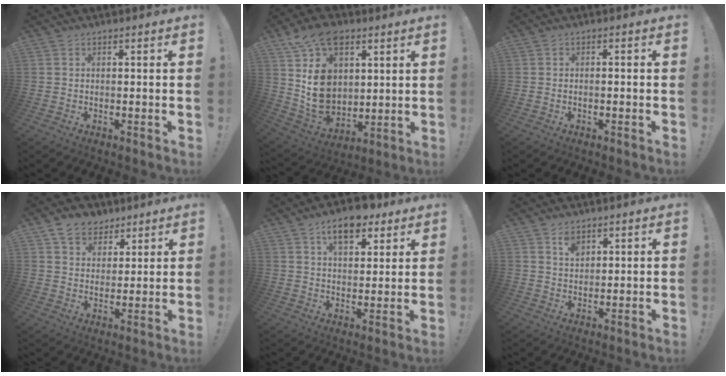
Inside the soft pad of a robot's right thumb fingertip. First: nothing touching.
{"total": 19.3, "force": [6.6, 13.9, 11.7], "torque": [-0.229, -0.040, 0.123]}
{"total": 0.9, "force": [-0.7, 0.2, 0.6], "torque": [-0.011, 0.004, -0.011]}
{"total": 8.2, "force": [5.4, 5.9, 1.5], "torque": [-0.019, -0.031, 0.105]}
{"total": 10.3, "force": [6.4, 5.5, 5.9], "torque": [-0.085, -0.027, 0.114]}
{"total": 3.8, "force": [2.6, 2.2, 1.7], "torque": [-0.014, -0.020, 0.045]}